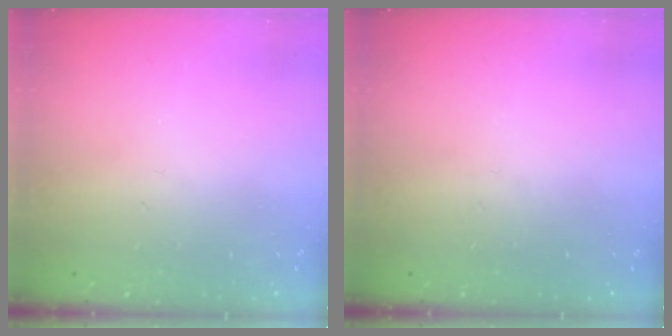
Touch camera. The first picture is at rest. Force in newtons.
{"total": 0.0}